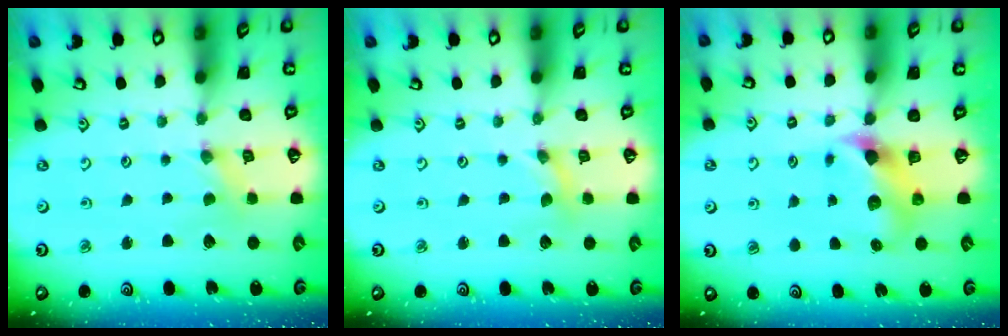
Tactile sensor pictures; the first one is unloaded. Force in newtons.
{"total": 0.0}
{"total": 7.6, "press": 7.5, "slide": 1.0}